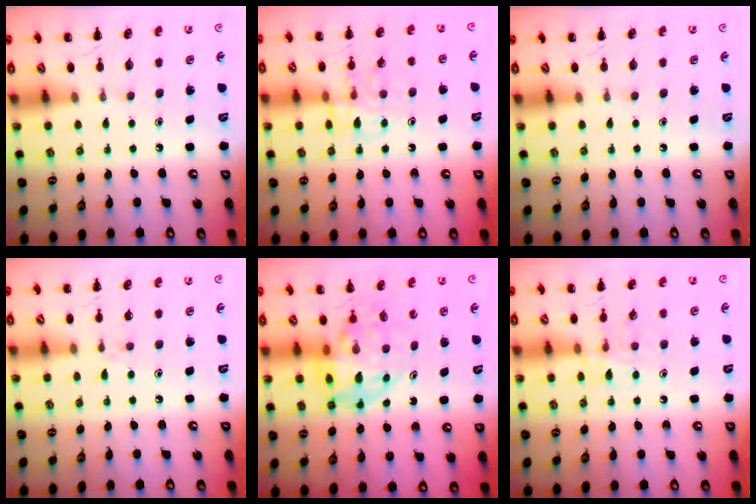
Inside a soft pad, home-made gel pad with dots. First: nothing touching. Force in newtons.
{"total": 11.7, "press": 11.7, "slide": 0.8}
{"total": 0.0}
{"total": 3.7, "press": 3.4, "slide": 1.5}
{"total": 13.5, "press": 12.9, "slide": 3.8}
{"total": 8.5, "press": 8.4, "slide": 1.0}